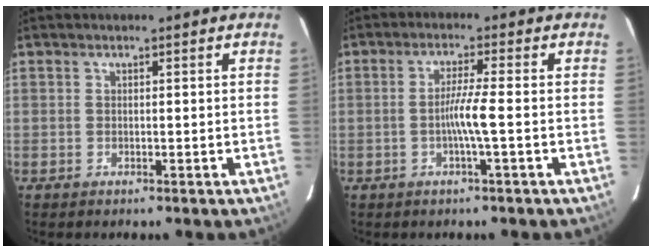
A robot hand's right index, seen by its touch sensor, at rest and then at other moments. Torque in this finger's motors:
{"motor_torque": [0.44, -0.06, 0.24, 0.05]}